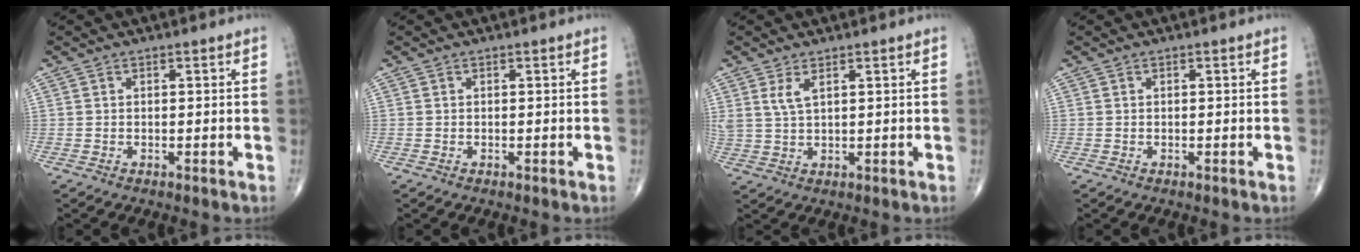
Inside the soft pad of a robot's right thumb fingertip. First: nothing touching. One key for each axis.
{"total": 0.0}
{"total": 3.2, "fx": 1.6, "fy": 1.1, "fz": 2.5, "tx": -0.057, "ty": -0.006, "tz": 0.041}
{"total": 0.0}